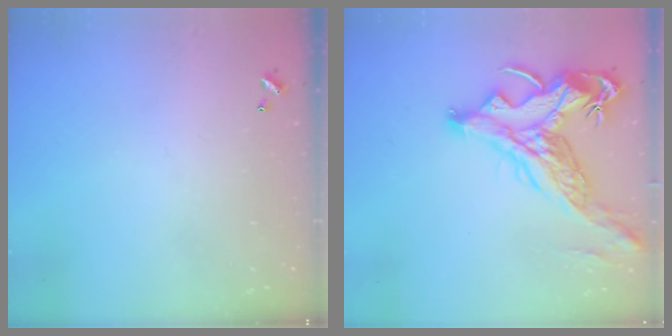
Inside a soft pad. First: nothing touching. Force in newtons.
{"total": 9.2, "press": 8.8, "slide": 2.6}